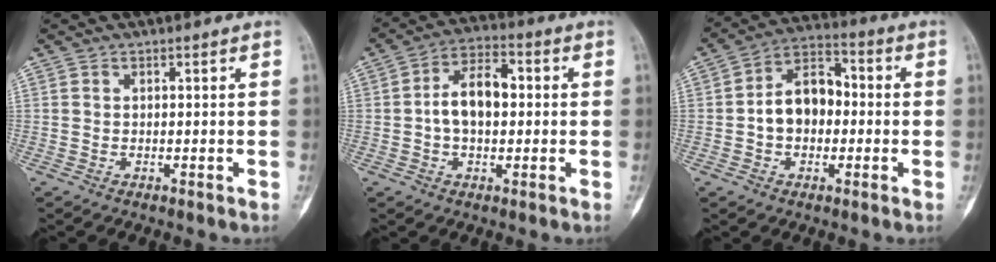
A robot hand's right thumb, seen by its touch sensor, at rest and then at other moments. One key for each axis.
{"total": 9.2, "fx": 0.1, "fy": 5.6, "fz": 7.3, "tx": -0.115, "ty": 0.027, "tz": -0.010}
{"total": 10.4, "fx": -0.8, "fy": 7.3, "fz": 7.3, "tx": -0.095, "ty": 0.035, "tz": -0.028}